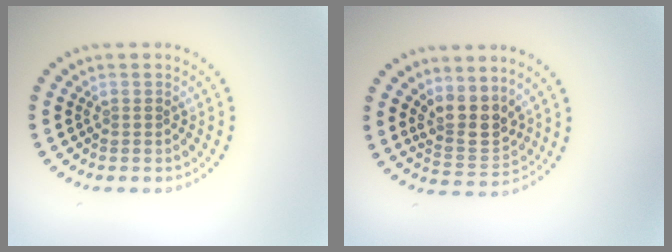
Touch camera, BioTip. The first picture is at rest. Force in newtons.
{"total": 3.6, "press": 3.1, "slide": 1.9}